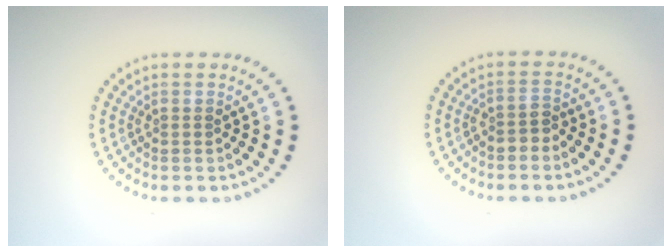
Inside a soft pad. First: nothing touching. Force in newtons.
{"total": 1.4, "press": 1.2, "slide": 0.7}